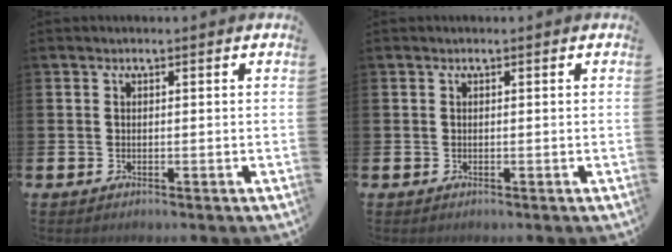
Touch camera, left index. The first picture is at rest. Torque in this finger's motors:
{"motor_torque": [-0.01, 0.02, 0.00, 0.01]}